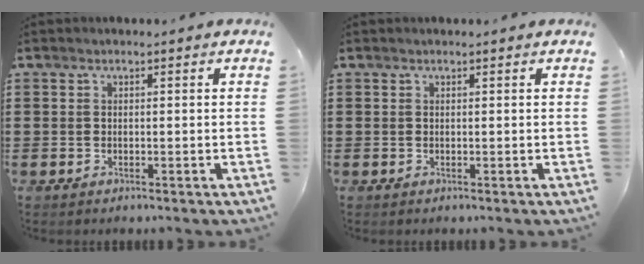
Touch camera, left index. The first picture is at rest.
{"total": 0.0}